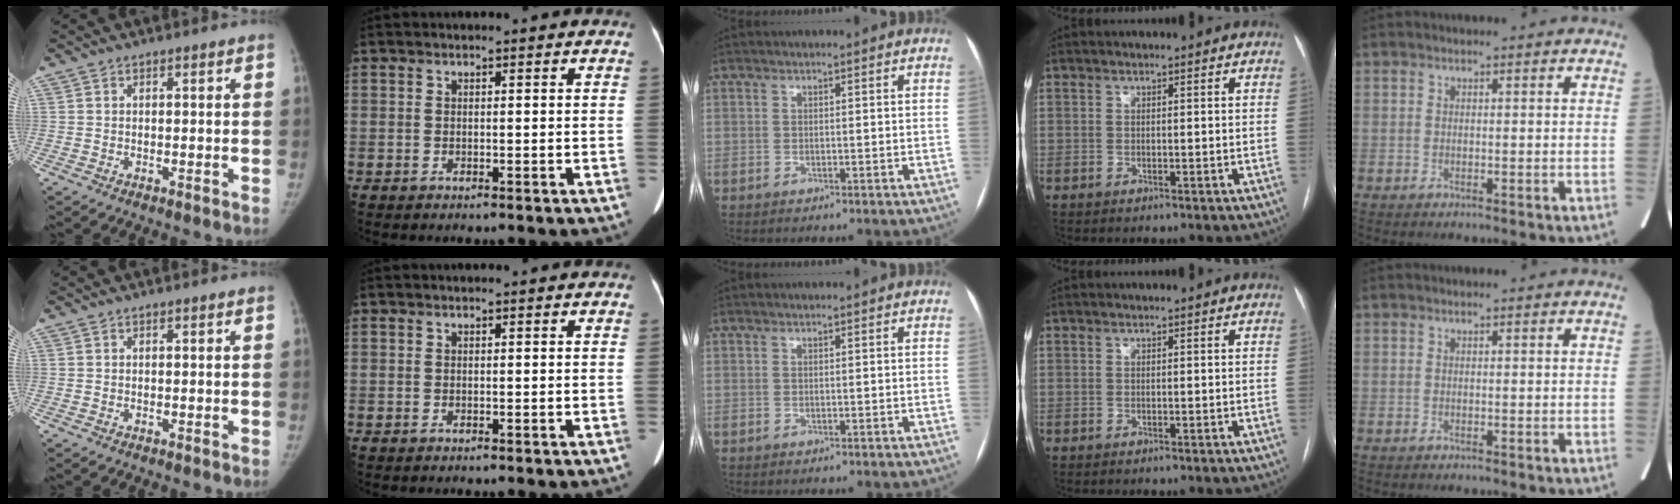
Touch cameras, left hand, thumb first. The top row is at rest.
{}